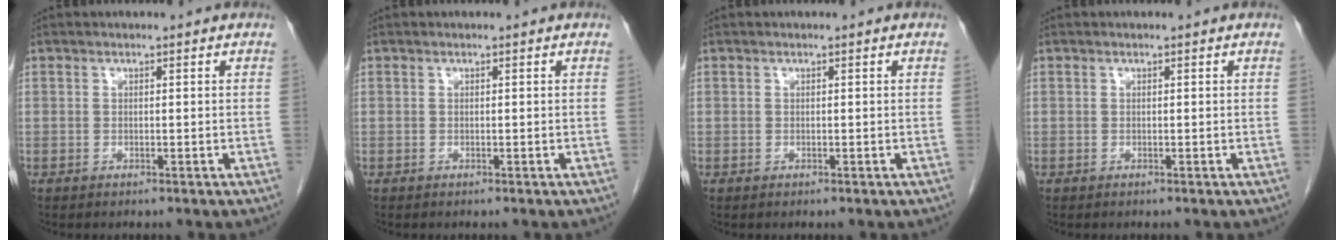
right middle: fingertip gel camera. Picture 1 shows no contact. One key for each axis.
{"total": 0.0}
{"total": 0.0}
{"total": 0.0}